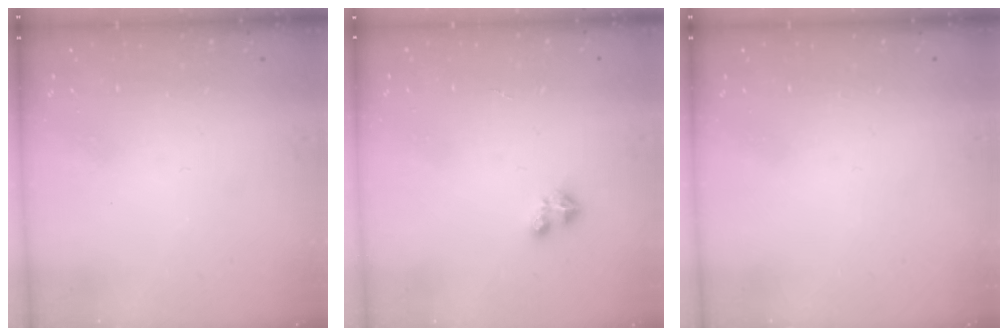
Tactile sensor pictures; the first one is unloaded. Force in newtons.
{"total": 2.4, "press": 2.4, "slide": 0.5}
{"total": 0.0}